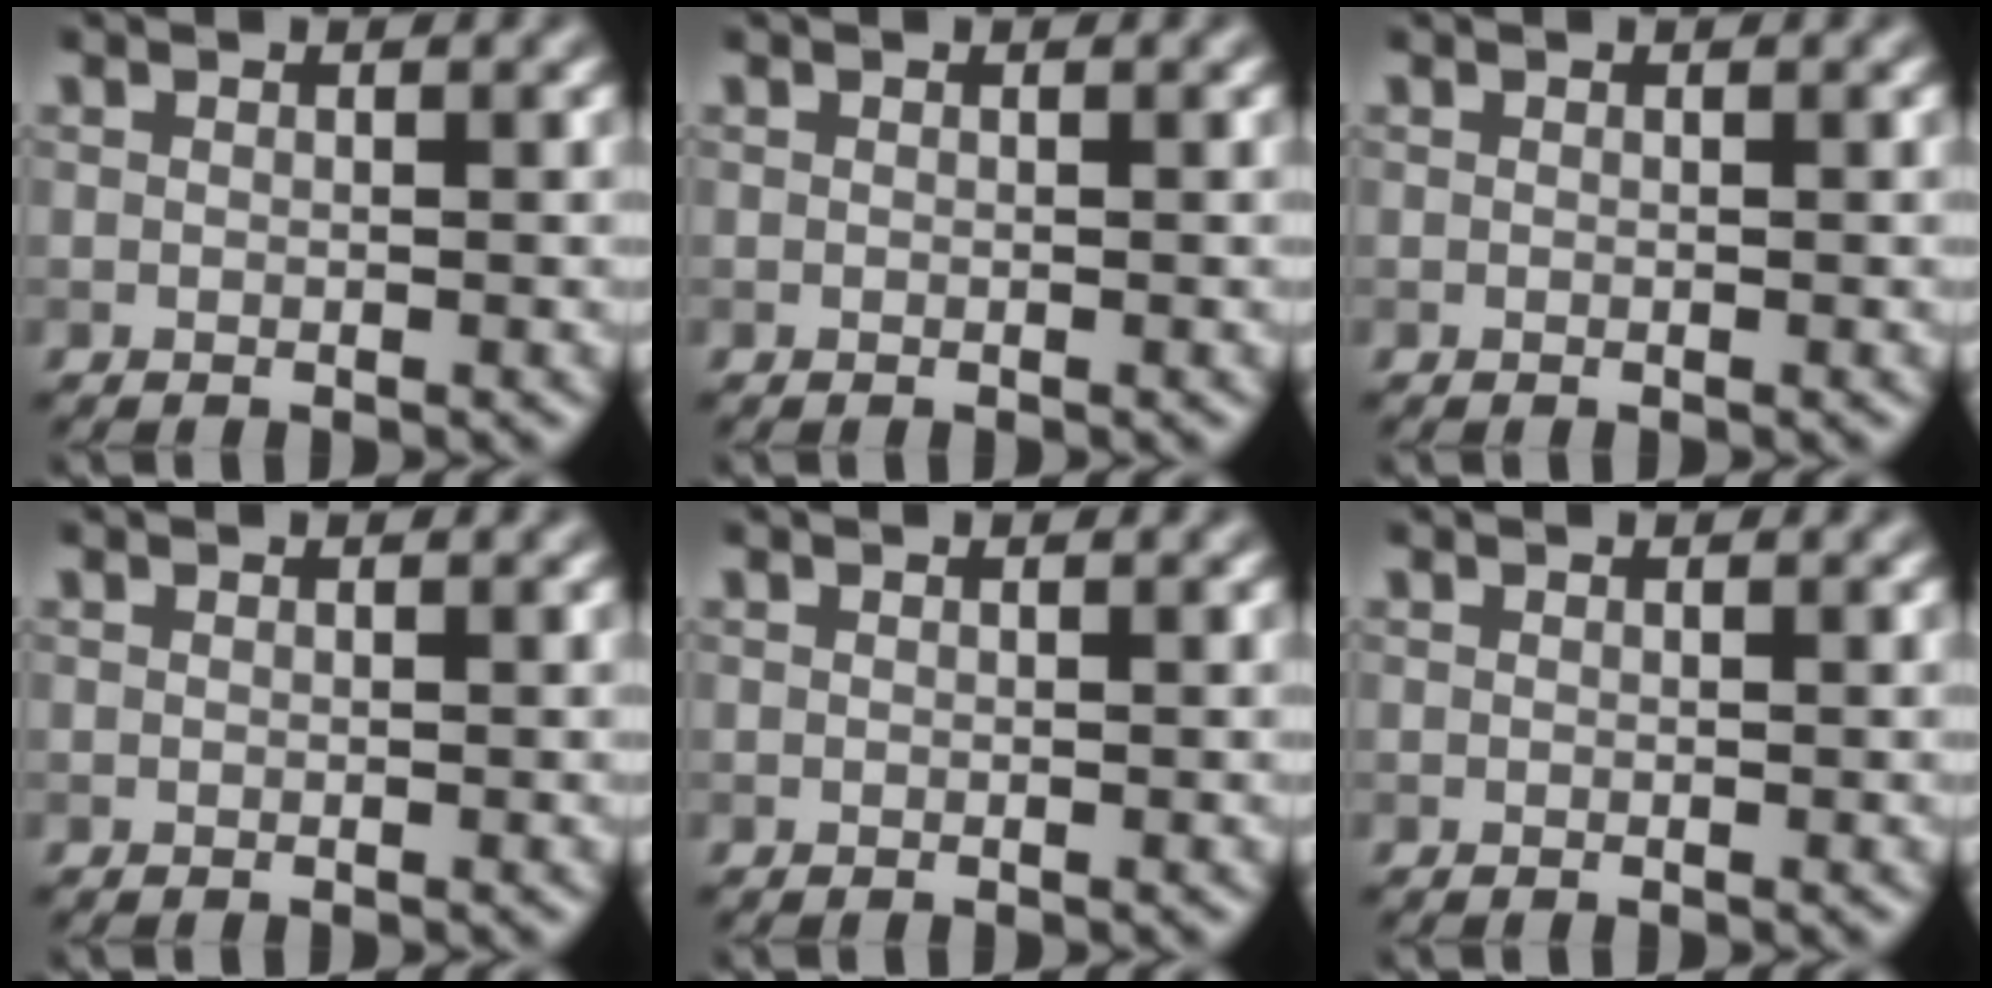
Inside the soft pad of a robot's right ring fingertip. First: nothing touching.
{"total": 0.0}
{"total": 0.0}
{"total": 0.0}
{"total": 0.0}
{"total": 0.0}